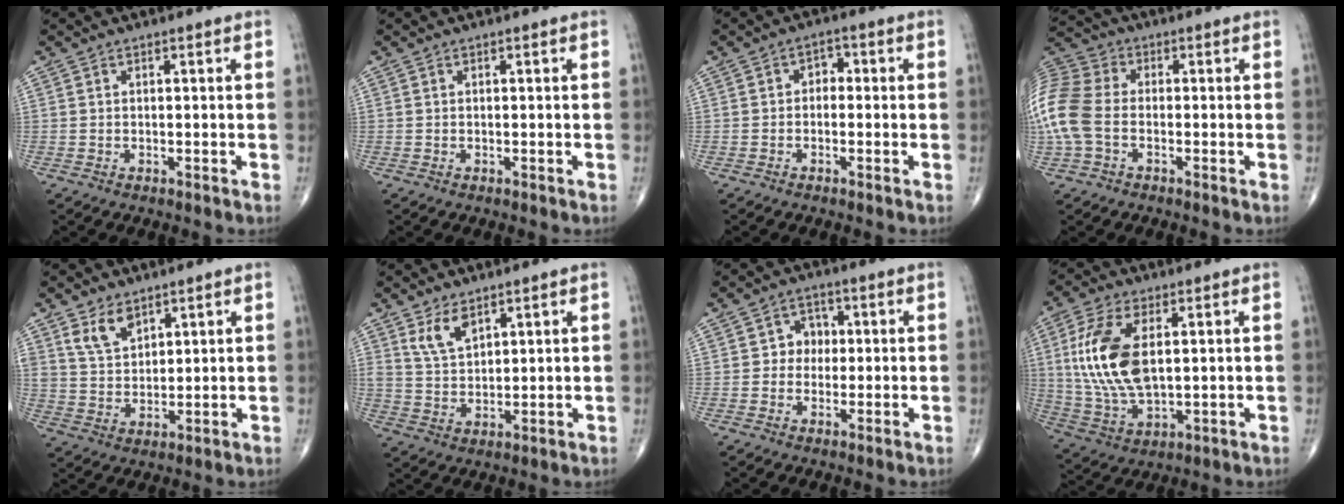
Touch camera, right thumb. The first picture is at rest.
{"total": 0.0}
{"total": 2.6, "force": [-0.3, 1.9, 1.7], "torque": [-0.005, 0.015, -0.016]}
{"total": 15.0, "force": [-2.1, 10.4, 10.5], "torque": [-0.264, 0.021, -0.044]}
{"total": 6.5, "force": [4.0, 3.9, 3.2], "torque": [-0.043, -0.027, 0.084]}
{"total": 5.6, "force": [3.4, 2.9, 3.3], "torque": [-0.050, -0.023, 0.074]}
{"total": 4.2, "force": [0.2, 3.8, 1.9], "torque": [0.005, 0.011, -0.006]}
{"total": 15.1, "force": [2.7, 7.7, 12.7], "torque": [-0.267, -0.009, 0.060]}